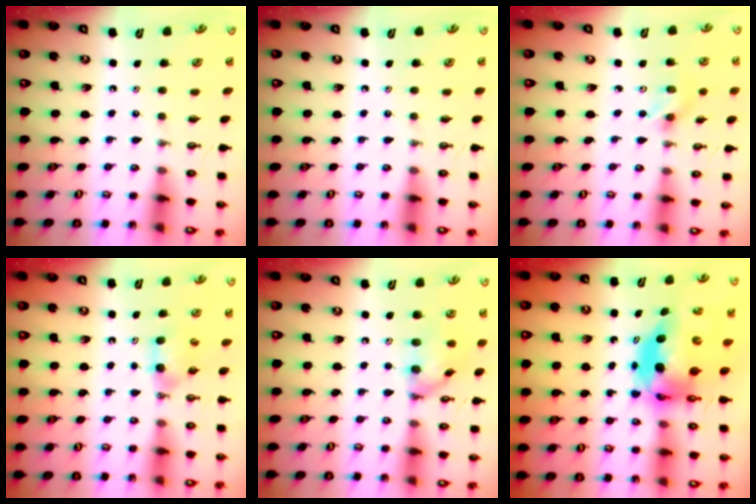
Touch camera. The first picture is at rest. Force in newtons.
{"total": 0.0}
{"total": 2.9, "press": 2.8, "slide": 0.8}
{"total": 5.9, "press": 2.9, "slide": 5.2}
{"total": 11.7, "press": 11.6, "slide": 1.3}
{"total": 8.8, "press": 8.8, "slide": 0.6}